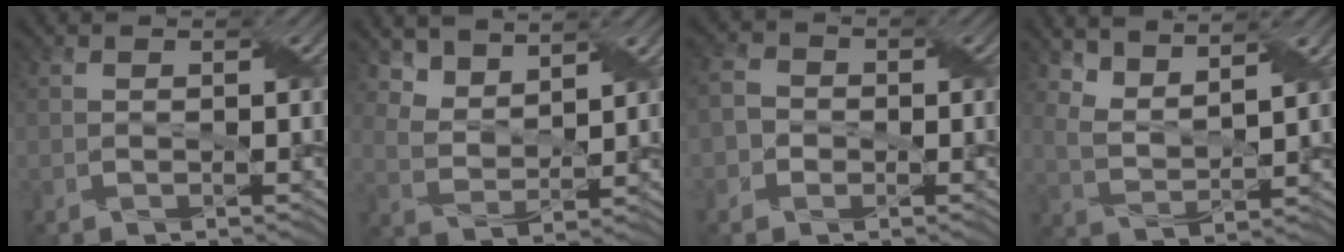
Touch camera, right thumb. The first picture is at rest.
{"total": 6.0, "force": [4.9, 2.4, 2.5], "torque": [-0.062, -0.017, 0.113]}
{"total": 2.9, "force": [-0.8, 2.6, 1.0], "torque": [-0.022, 0.004, -0.023]}
{"total": 7.2, "force": [5.6, 2.0, 3.9], "torque": [-0.082, 0.000, 0.103]}